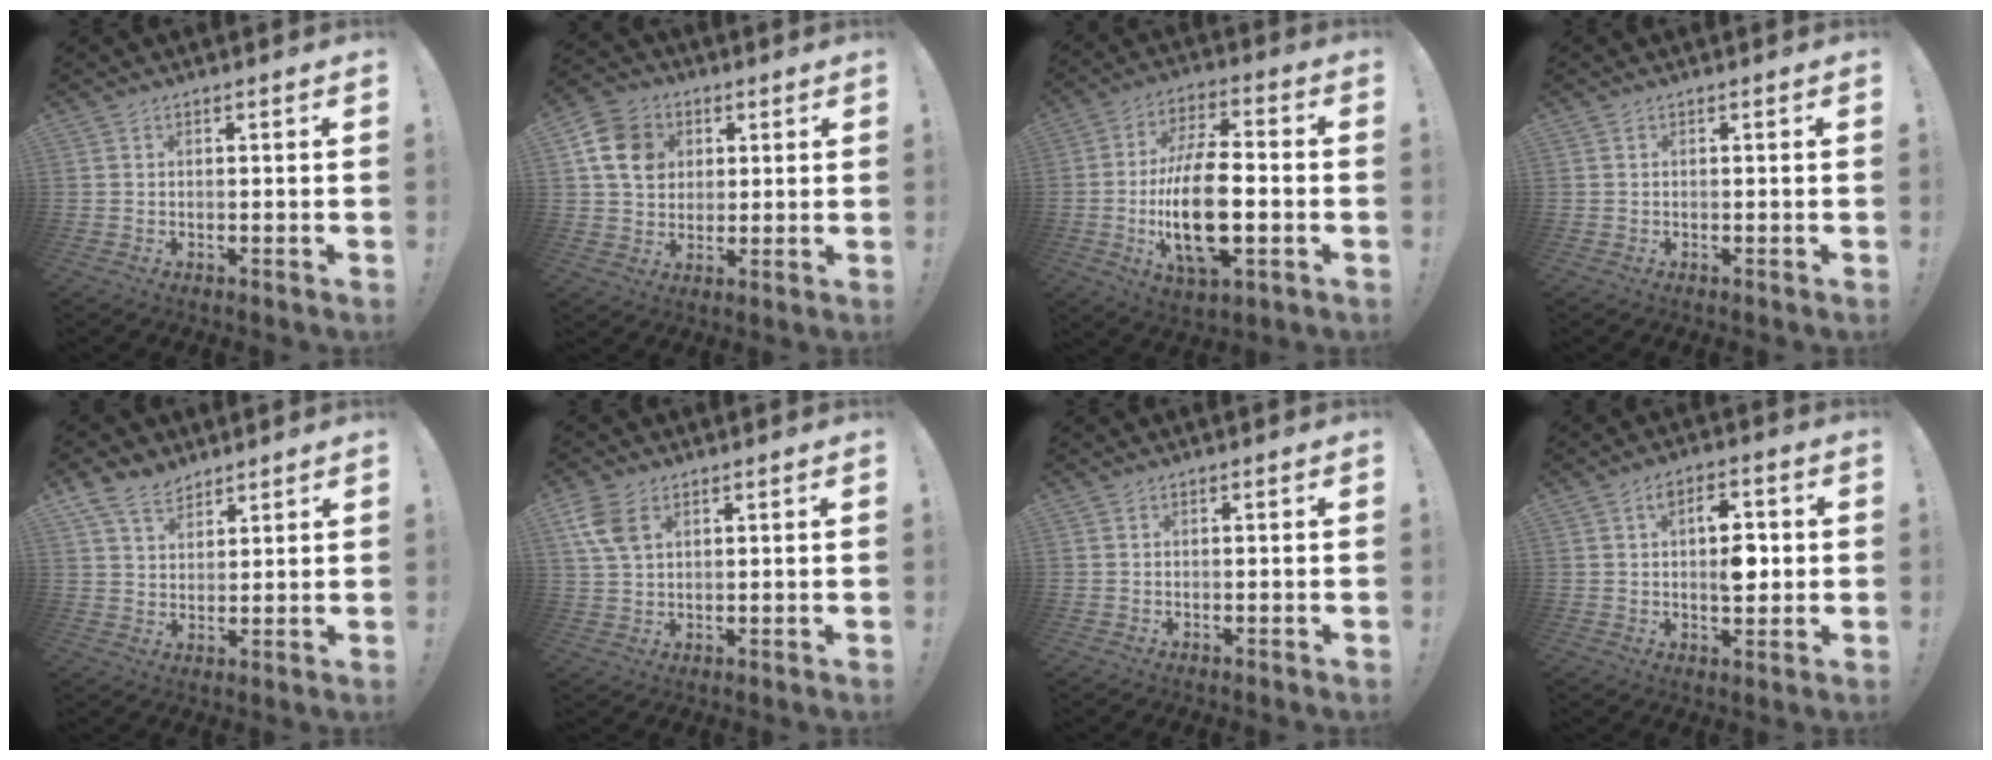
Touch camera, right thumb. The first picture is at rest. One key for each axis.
{"total": 12.6, "fx": 3.9, "fy": 10.3, "fz": 6.0, "tx": -0.089, "ty": -0.001, "tz": 0.080}
{"total": 18.8, "fx": -3.5, "fy": 8.1, "fz": 16.6, "tx": -0.324, "ty": 0.000, "tz": -0.058}
{"total": 0.0}
{"total": 8.4, "fx": 6.2, "fy": 4.7, "fz": 3.2, "tx": -0.067, "ty": -0.028, "tz": 0.123}
{"total": 7.6, "fx": 3.4, "fy": 4.6, "fz": 5.0, "tx": -0.105, "ty": -0.005, "tz": 0.067}
{"total": 0.0}
{"total": 8.9, "fx": 0.7, "fy": 5.1, "fz": 7.3, "tx": -0.117, "ty": 0.007, "tz": 0.011}